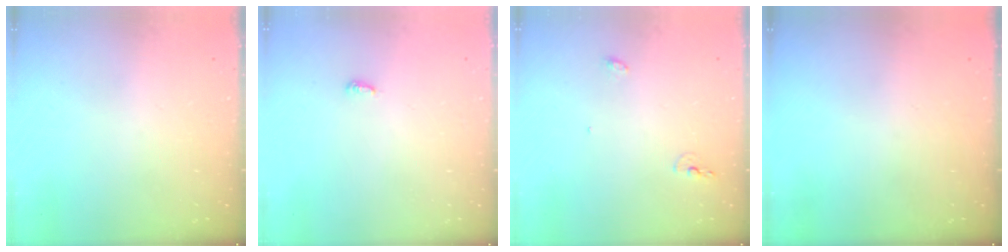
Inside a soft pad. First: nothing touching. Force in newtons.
{"total": 2.9, "press": 2.9, "slide": 0.3}
{"total": 4.3, "press": 4.2, "slide": 0.9}
{"total": 0.0}